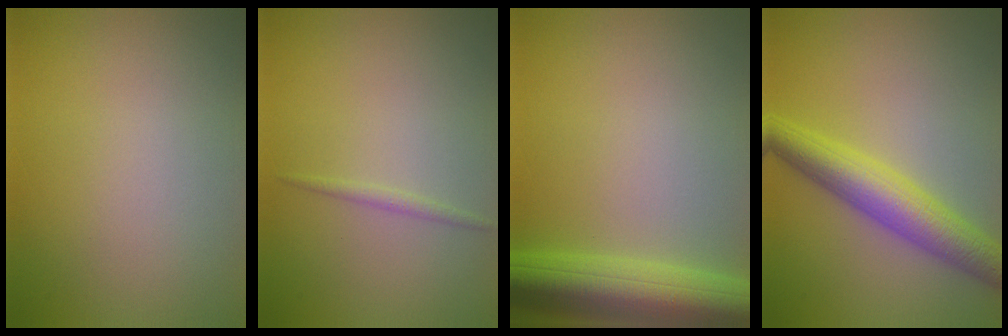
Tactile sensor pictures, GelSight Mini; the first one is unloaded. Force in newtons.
{"total": 0.7, "press": 0.7, "slide": 0.0}
{"total": 7.4, "press": 7.4, "slide": 0.4}
{"total": 5.2, "press": 5.2, "slide": 0.1}